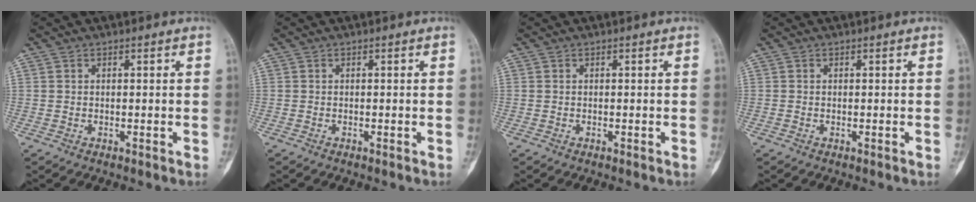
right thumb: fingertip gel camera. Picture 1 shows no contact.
{"total": 0.0}
{"total": 0.0}
{"total": 0.0}